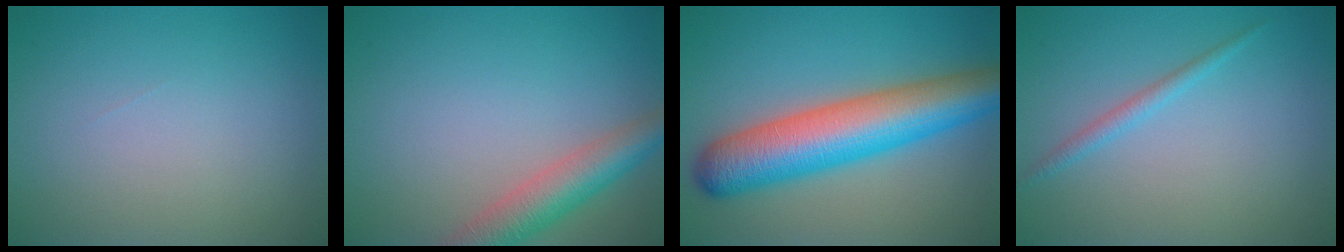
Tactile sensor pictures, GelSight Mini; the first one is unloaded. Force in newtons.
{"total": 4.7, "press": 4.7, "slide": 0.2}
{"total": 9.9, "press": 9.9, "slide": 0.3}
{"total": 1.4, "press": 1.4, "slide": 0.1}